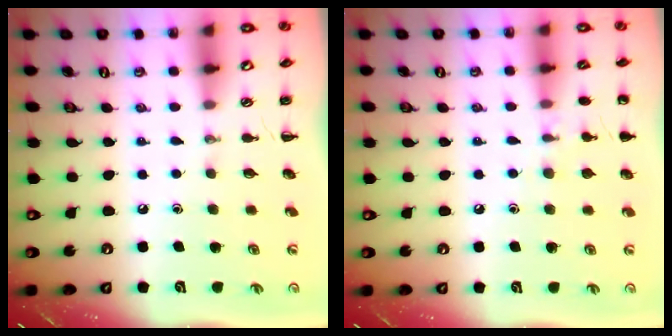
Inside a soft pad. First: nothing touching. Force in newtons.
{"total": 7.0, "press": 6.8, "slide": 1.9}